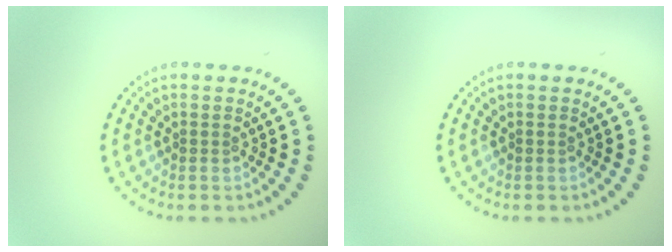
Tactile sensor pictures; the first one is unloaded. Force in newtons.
{"total": 0.0}